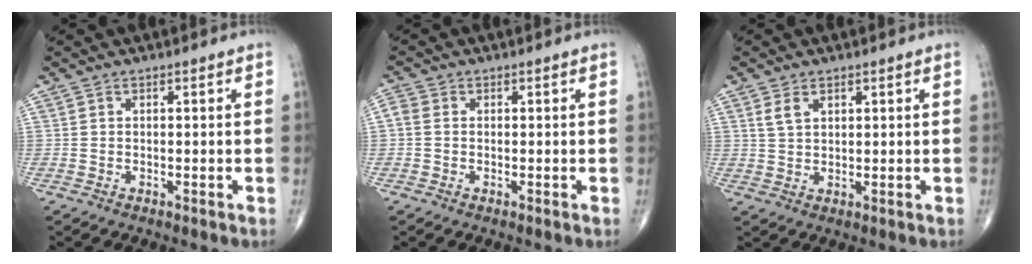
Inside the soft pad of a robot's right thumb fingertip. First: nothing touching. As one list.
[{"total": 1.8, "force": [0.0, 1.4, 1.0], "torque": [-0.023, 0.003, -0.005]}, {"total": 3.0, "force": [1.6, 1.8, 1.9], "torque": [-0.034, -0.003, 0.036]}]